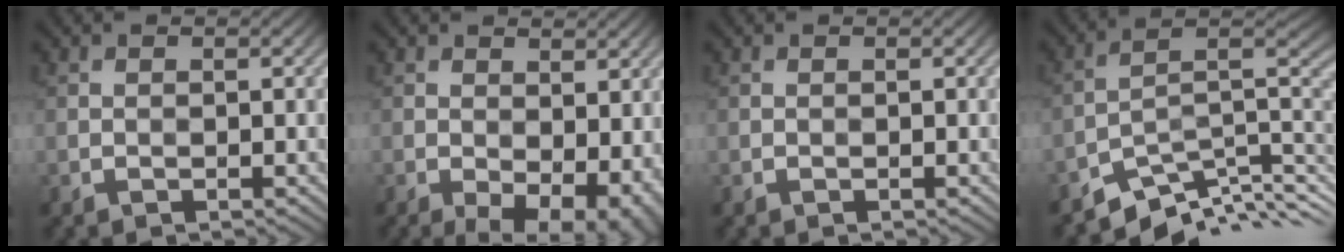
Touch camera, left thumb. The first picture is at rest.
{"total": 8.0, "force": [-1.9, 4.5, 6.4], "torque": [-0.086, -0.018, -0.020]}
{"total": 0.0}
{"total": 9.7, "force": [-6.0, 4.2, 6.3], "torque": [-0.094, -0.004, -0.106]}